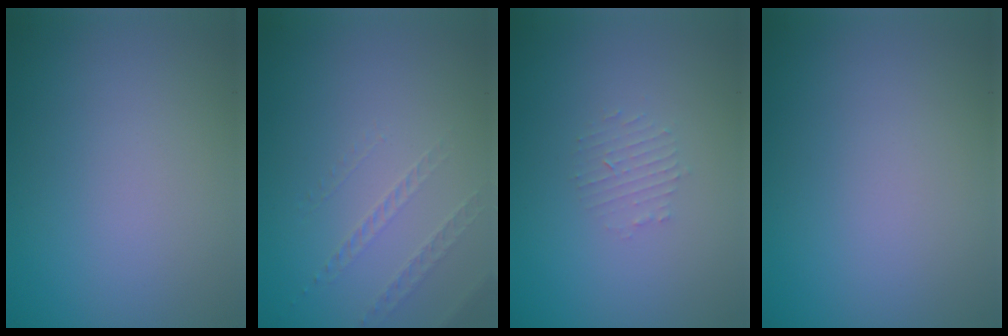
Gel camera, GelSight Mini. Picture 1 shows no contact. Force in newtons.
{"total": 1.1, "press": 0.6, "slide": 0.9}
{"total": 1.2, "press": 1.1, "slide": 0.2}
{"total": 0.0}